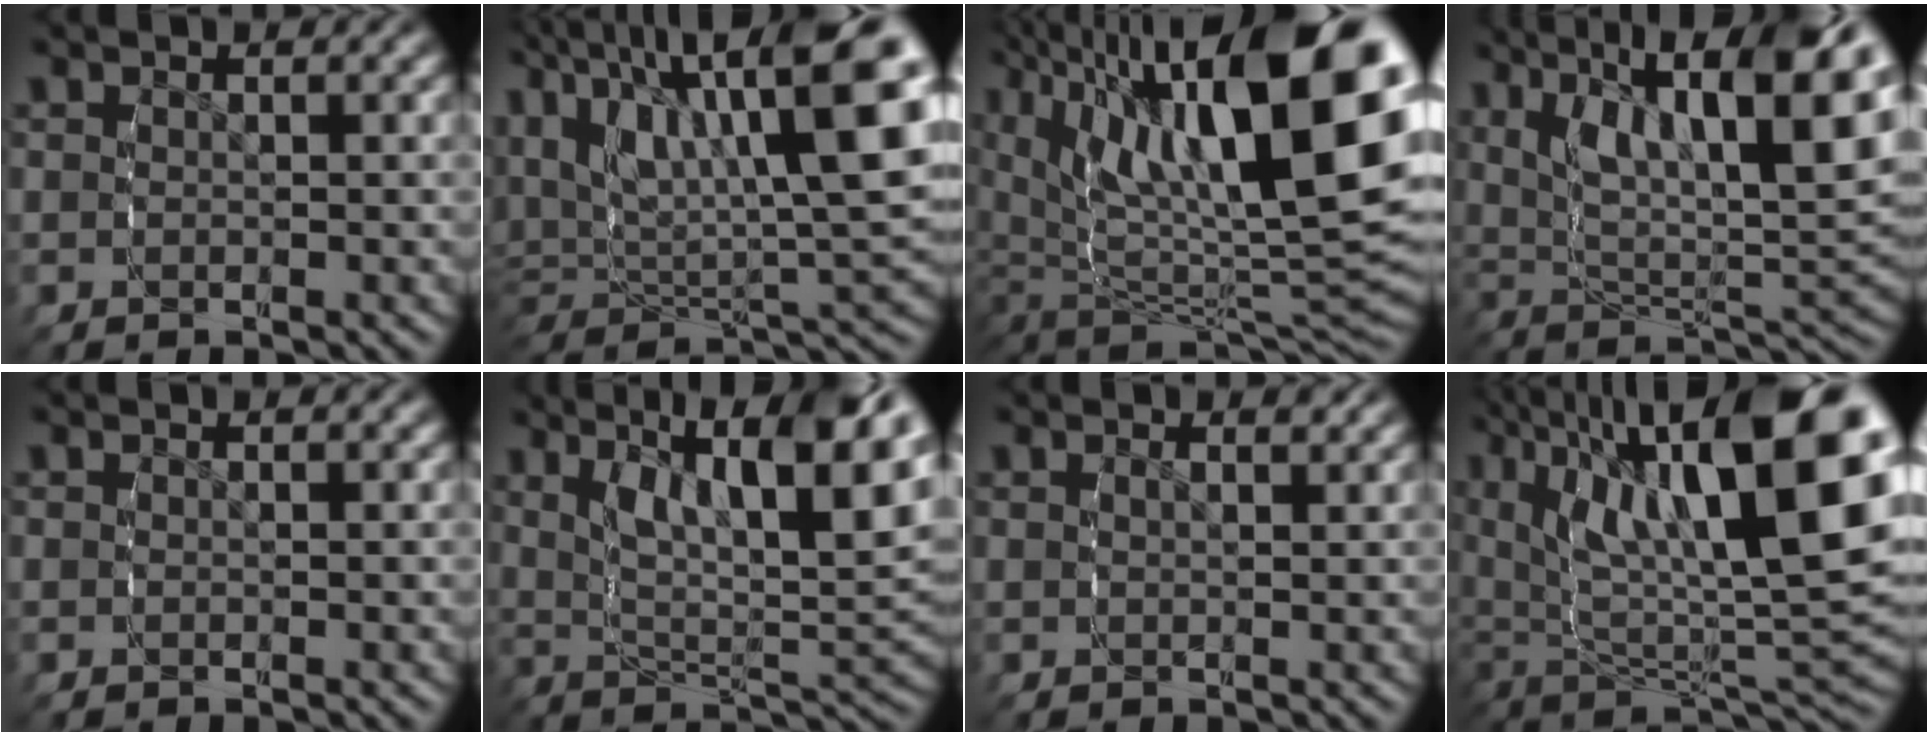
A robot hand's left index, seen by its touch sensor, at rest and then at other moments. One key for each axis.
{"total": 14.0, "fx": 3.5, "fy": 8.0, "fz": 11.0, "tx": -0.175, "ty": -0.011, "tz": 0.065}
{"total": 19.7, "fx": 3.6, "fy": 10.6, "fz": 16.2, "tx": -0.241, "ty": -0.031, "tz": 0.073}
{"total": 14.5, "fx": 5.2, "fy": 6.6, "fz": 11.8, "tx": -0.175, "ty": -0.001, "tz": 0.086}
{"total": 0.0}
{"total": 13.2, "fx": 5.0, "fy": 5.4, "fz": 10.9, "tx": -0.143, "ty": 0.000, "tz": 0.079}
{"total": 0.8, "fx": 0.6, "fy": -0.2, "fz": 0.5, "tx": -0.008, "ty": -0.005, "tz": 0.016}
{"total": 18.0, "fx": 3.9, "fy": 9.3, "fz": 14.9, "tx": -0.207, "ty": -0.019, "tz": 0.075}